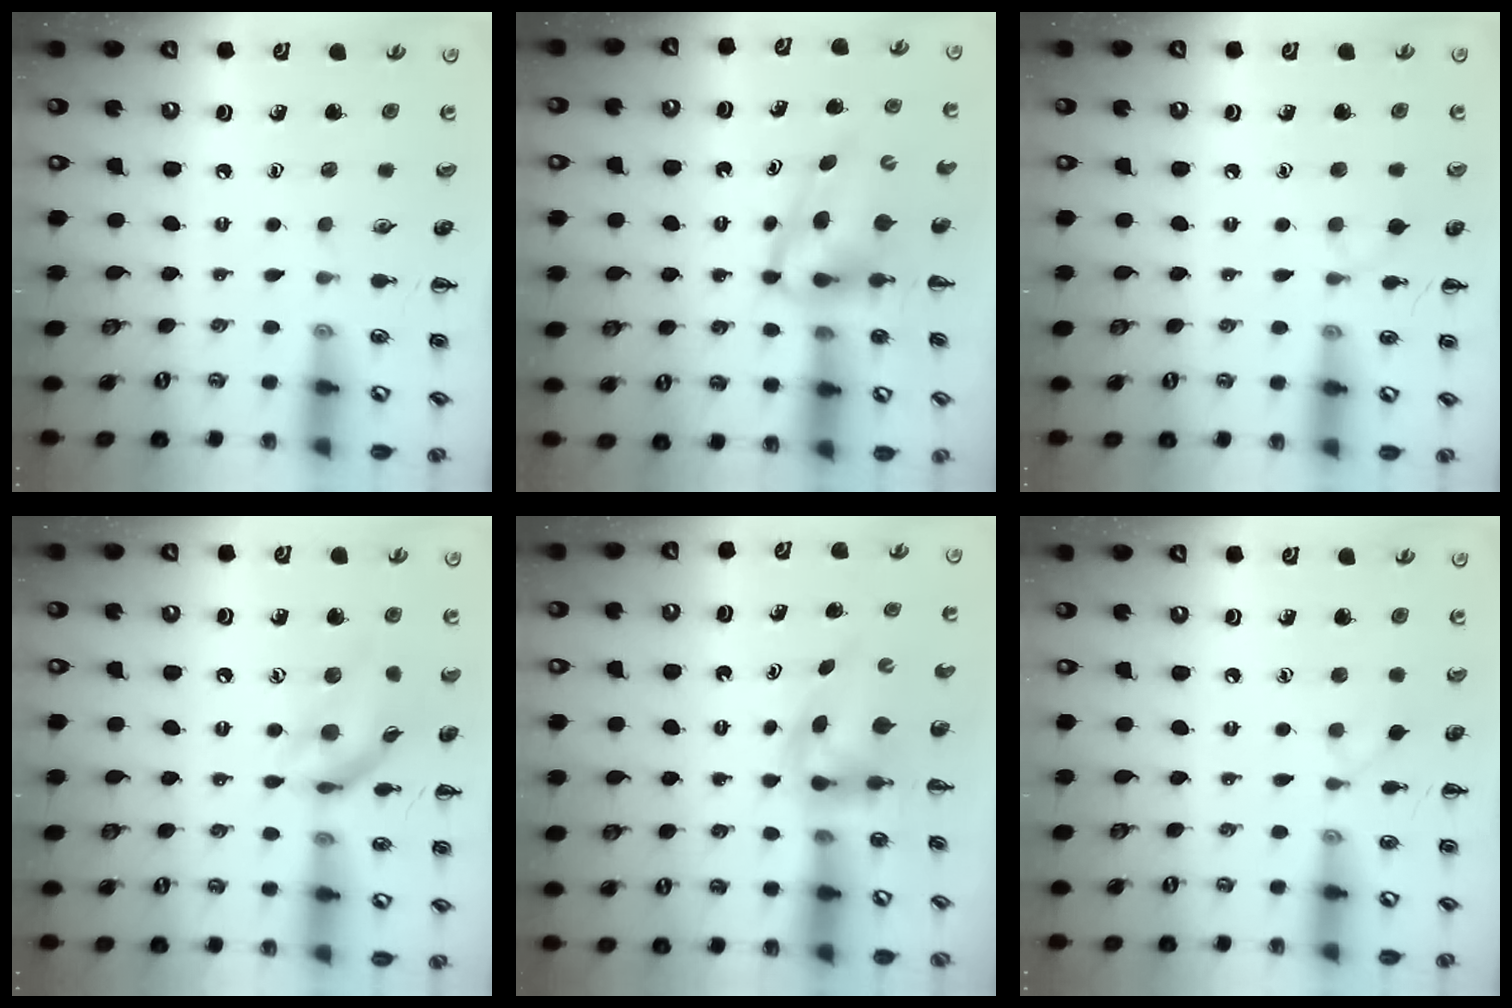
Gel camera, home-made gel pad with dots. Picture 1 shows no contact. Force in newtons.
{"total": 6.2, "press": 6.1, "slide": 1.0}
{"total": 4.9, "press": 4.6, "slide": 1.5}
{"total": 13.2, "press": 13.0, "slide": 2.0}
{"total": 3.6, "press": 3.5, "slide": 0.5}
{"total": 3.0, "press": 2.8, "slide": 1.0}